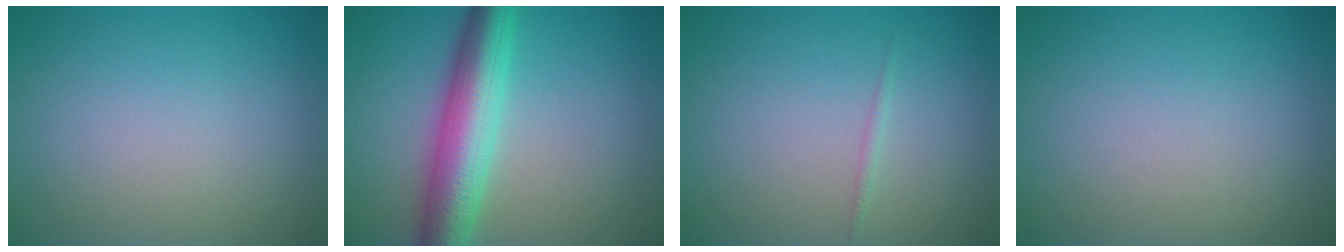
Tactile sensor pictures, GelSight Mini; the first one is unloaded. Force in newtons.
{"total": 7.4, "press": 7.4, "slide": 0.0}
{"total": 0.6, "press": 0.6, "slide": 0.0}
{"total": 0.0}